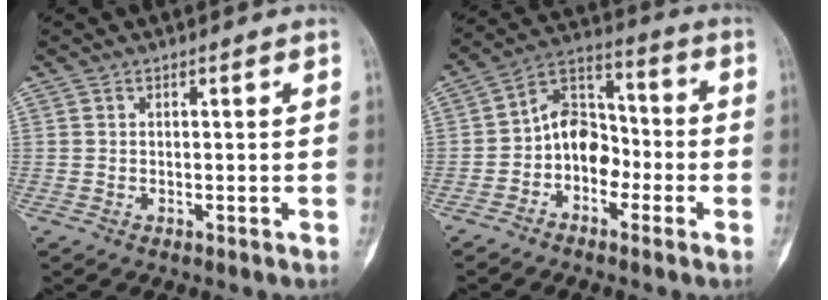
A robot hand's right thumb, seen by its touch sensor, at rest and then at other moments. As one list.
[{"total": 9.7, "force": [-2.8, 7.1, 5.9], "torque": [-0.063, 0.047, -0.064]}]